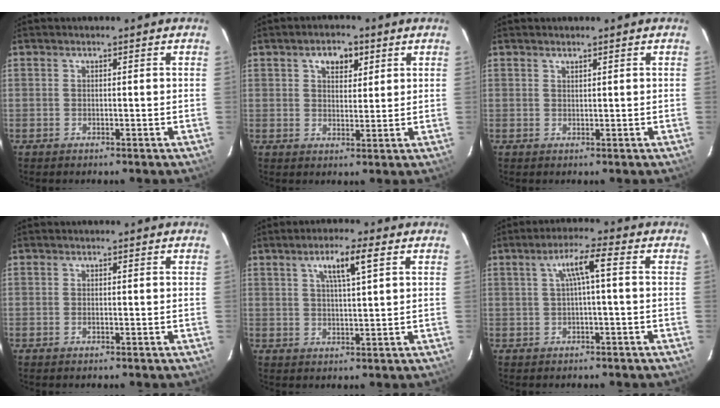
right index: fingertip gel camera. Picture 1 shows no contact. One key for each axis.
{"total": 4.8, "fx": 2.4, "fy": 2.9, "fz": 2.9, "tx": -0.042, "ty": 0.011, "tz": 0.041}
{"total": 0.6, "fx": 0.6, "fy": 0.0, "fz": 0.1, "tx": -0.001, "ty": 0.001, "tz": 0.013}
{"total": 0.6, "fx": -0.2, "fy": 0.2, "fz": 0.5, "tx": -0.011, "ty": 0.000, "tz": -0.004}
{"total": 5.8, "fx": 2.7, "fy": 0.5, "fz": 5.1, "tx": -0.092, "ty": 0.005, "tz": 0.047}
{"total": 4.6, "fx": 0.3, "fy": 0.0, "fz": 4.6, "tx": -0.089, "ty": 0.008, "tz": 0.012}